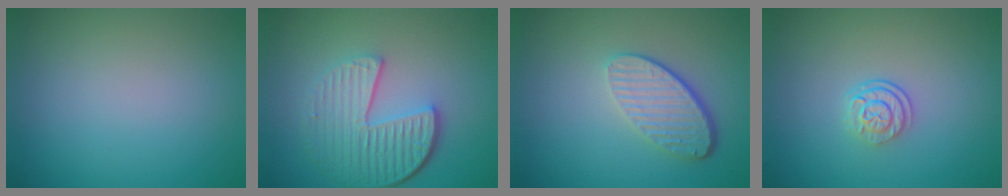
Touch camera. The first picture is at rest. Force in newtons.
{"total": 5.9, "press": 4.3, "slide": 4.1}
{"total": 4.5, "press": 3.2, "slide": 3.1}
{"total": 2.4, "press": 1.8, "slide": 1.7}